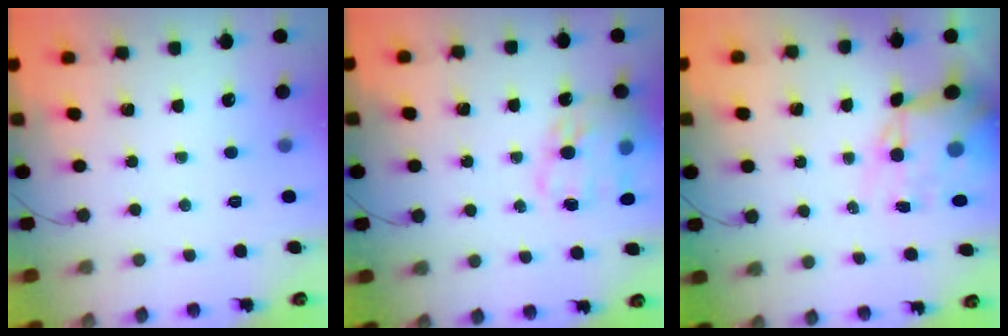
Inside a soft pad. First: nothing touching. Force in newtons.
{"total": 19.0, "press": 18.5, "slide": 4.2}
{"total": 12.2, "press": 11.9, "slide": 2.8}